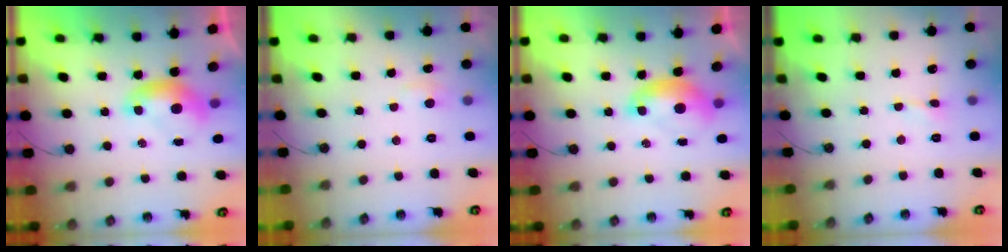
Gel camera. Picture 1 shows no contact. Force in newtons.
{"total": 2.1, "press": 2.0, "slide": 0.6}
{"total": 2.1, "press": 2.0, "slide": 0.4}
{"total": 0.0}